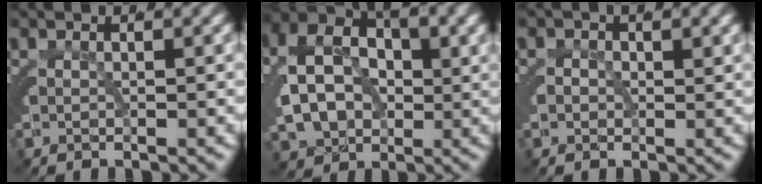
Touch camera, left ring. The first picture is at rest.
{"total": 11.2, "force": [0.1, 9.7, 5.6], "torque": [-0.096, -0.016, -0.006]}
{"total": 1.8, "force": [-0.2, 1.7, 0.5], "torque": [-0.009, -0.011, 0.001]}